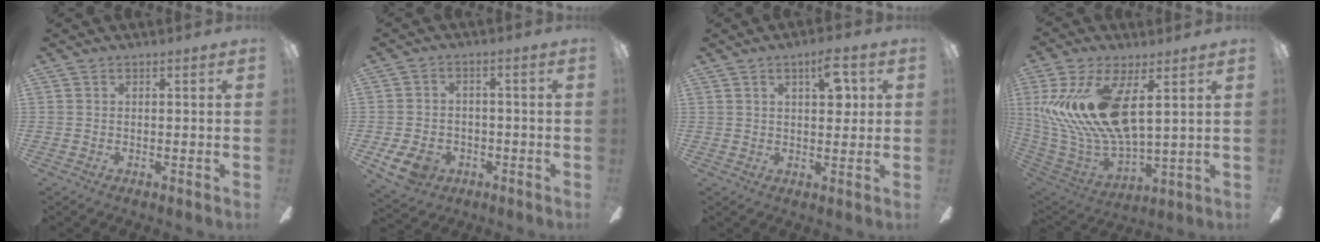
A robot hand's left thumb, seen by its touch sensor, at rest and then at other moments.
{"total": 7.6, "force": [-3.7, 5.2, 4.0], "torque": [-0.099, 0.018, -0.070]}
{"total": 7.2, "force": [3.1, 3.1, 5.8], "torque": [-0.076, -0.006, 0.045]}
{"total": 19.1, "force": [6.8, 8.7, 15.6], "torque": [-0.344, -0.033, 0.115]}